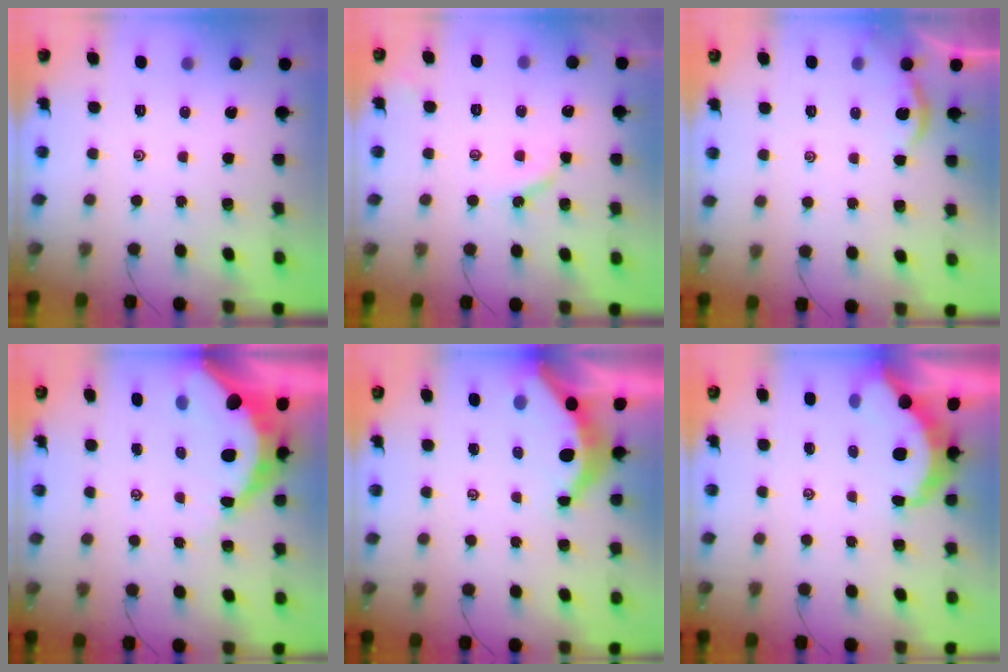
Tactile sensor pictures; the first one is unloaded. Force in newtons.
{"total": 4.4, "press": 4.4, "slide": 0.4}
{"total": 2.0, "press": 2.0, "slide": 0.2}
{"total": 12.6, "press": 12.6, "slide": 1.1}
{"total": 5.4, "press": 5.4, "slide": 0.6}
{"total": 6.9, "press": 6.8, "slide": 0.9}